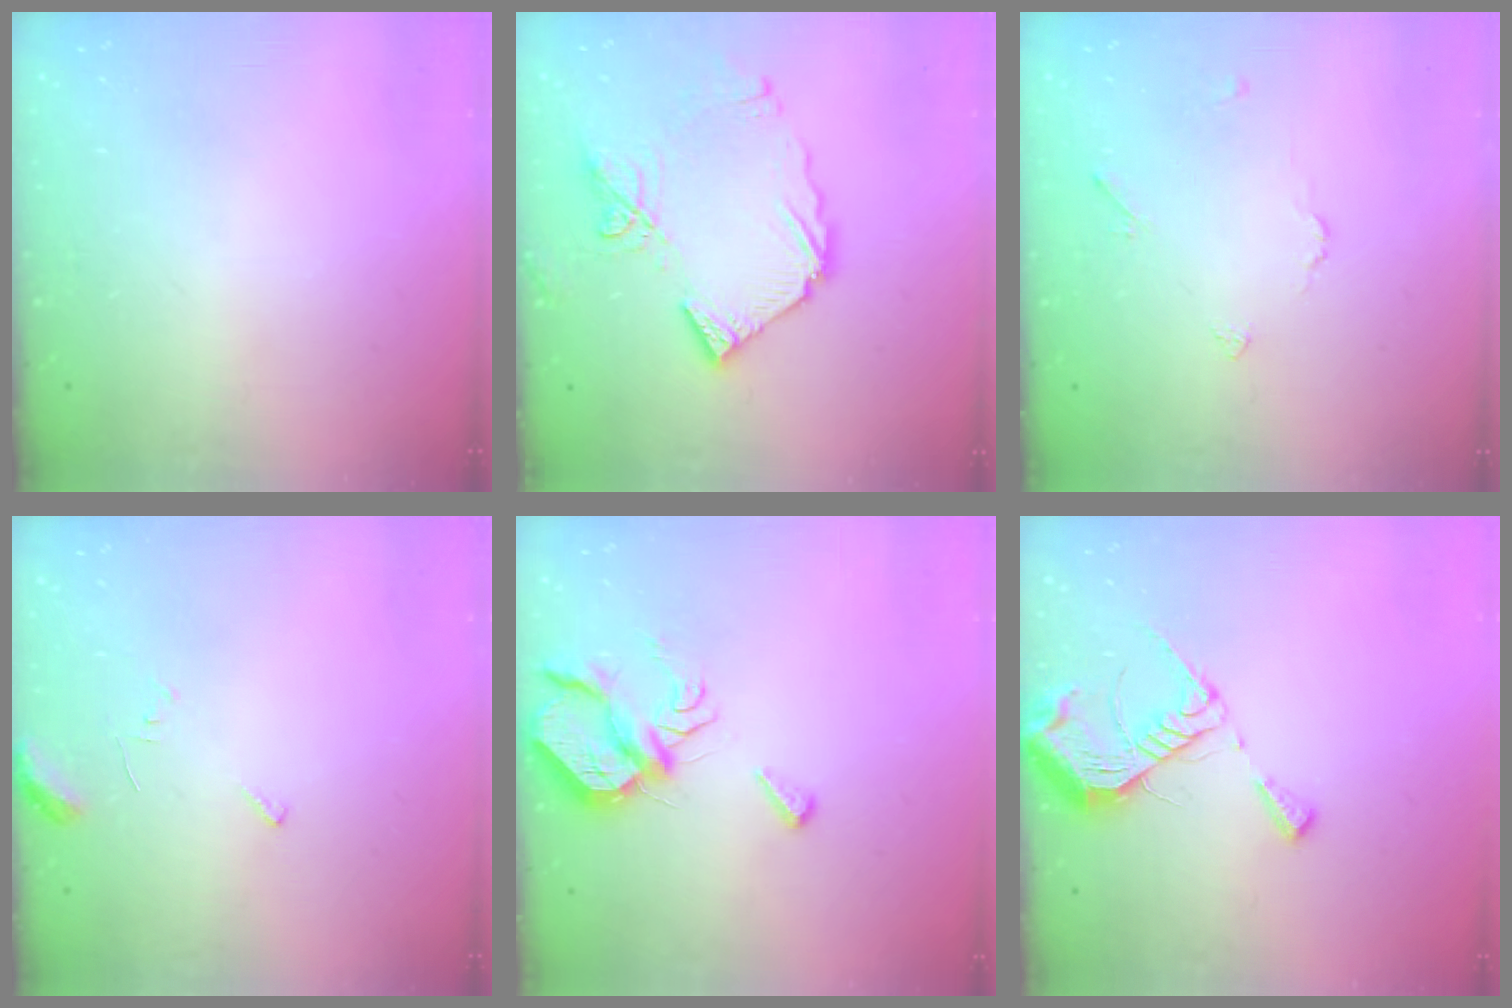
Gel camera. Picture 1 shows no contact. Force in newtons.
{"total": 13.4, "press": 13.3, "slide": 1.4}
{"total": 2.7, "press": 2.7, "slide": 0.5}
{"total": 5.5, "press": 5.5, "slide": 0.3}
{"total": 7.6, "press": 7.6, "slide": 0.1}
{"total": 10.1, "press": 10.1, "slide": 0.7}